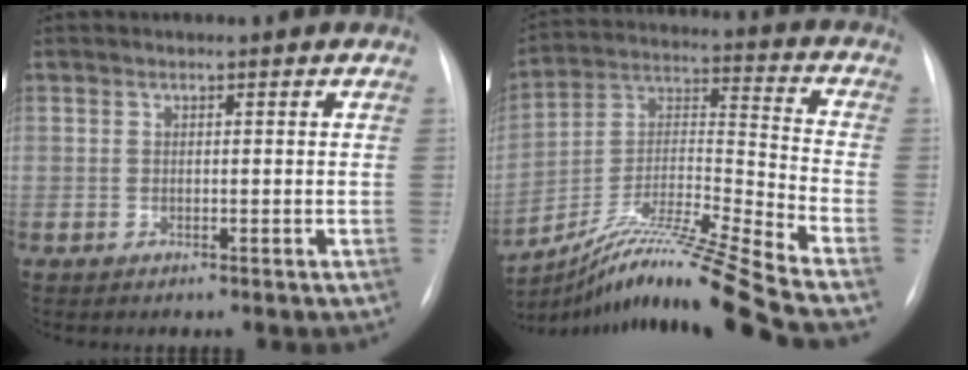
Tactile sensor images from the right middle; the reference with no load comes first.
{"total": 20.1, "force": [-17.1, -2.8, 10.2], "torque": [-0.204, -0.002, -0.307]}